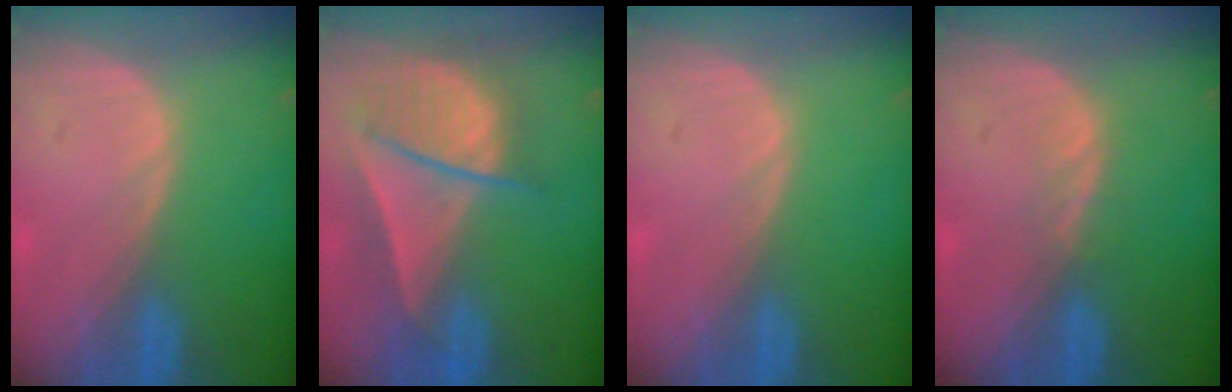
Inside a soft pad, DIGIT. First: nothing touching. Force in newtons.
{"total": 8.2, "press": 7.5, "slide": 3.3}
{"total": 0.0}
{"total": 1.5, "press": 1.5, "slide": 0.2}